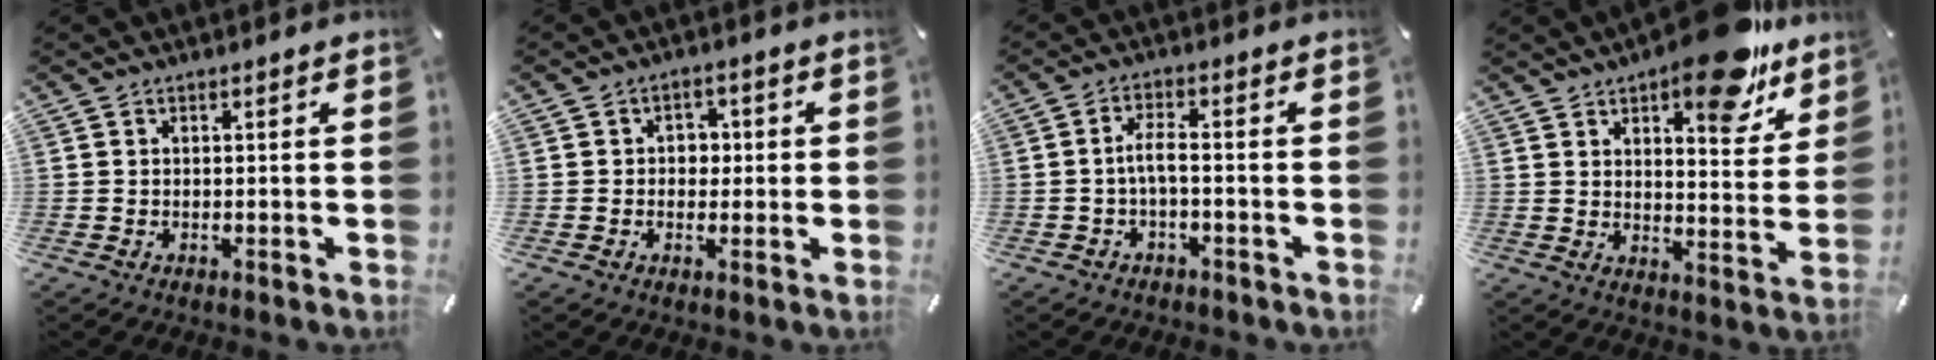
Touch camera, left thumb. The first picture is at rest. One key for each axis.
{"total": 4.2, "fx": -0.3, "fy": 3.6, "fz": 2.2, "tx": -0.030, "ty": 0.005, "tz": -0.013}
{"total": 4.5, "fx": -1.2, "fy": 1.8, "fz": 4.0, "tx": -0.085, "ty": 0.008, "tz": -0.027}
{"total": 16.4, "fx": 11.4, "fy": 6.4, "fz": 9.9, "tx": -0.110, "ty": -0.082, "tz": 0.184}